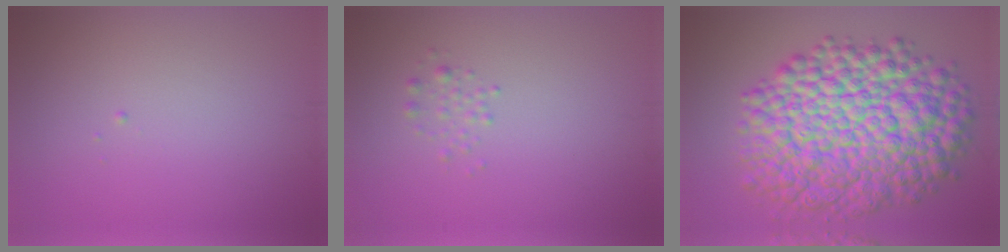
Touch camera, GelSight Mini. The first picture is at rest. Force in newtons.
{"total": 1.0, "press": 1.0, "slide": 0.0}
{"total": 14.3, "press": 14.3, "slide": 0.3}